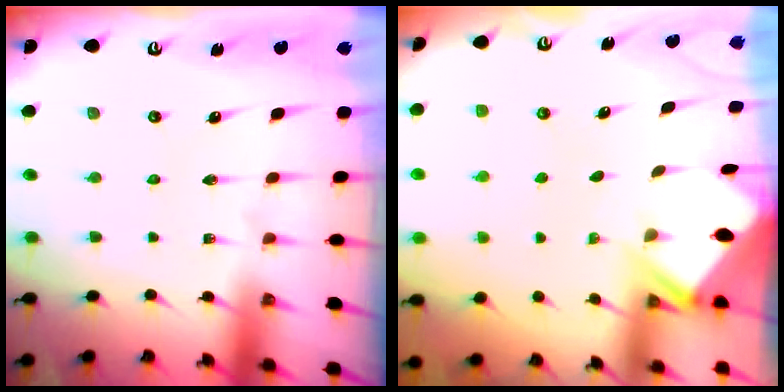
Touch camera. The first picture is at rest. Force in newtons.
{"total": 2.4, "press": 2.4, "slide": 0.1}